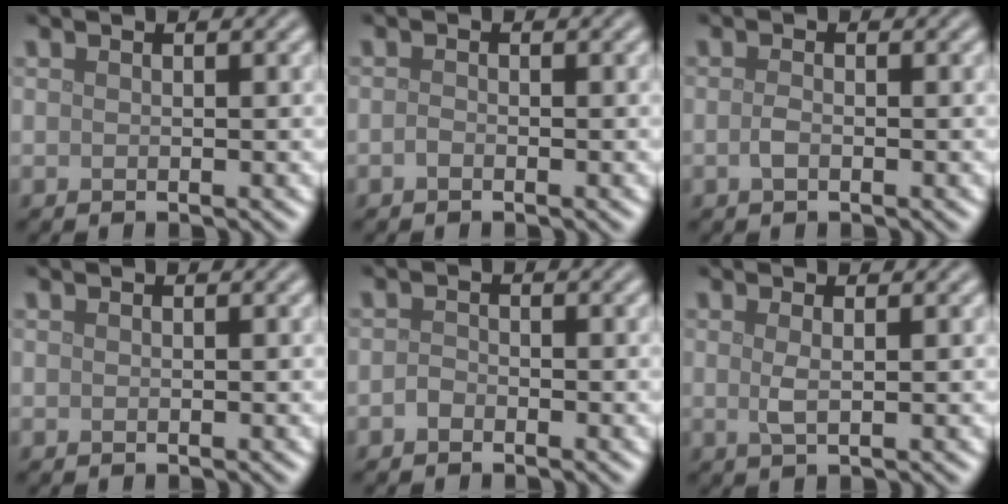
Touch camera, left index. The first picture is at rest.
{"total": 0.6, "force": [-0.3, 0.3, 0.3], "torque": [-0.008, -0.001, -0.008]}
{"total": 1.0, "force": [-0.4, 0.5, 0.8], "torque": [-0.020, -0.001, -0.009]}
{"total": 0.0}
{"total": 0.9, "force": [-0.6, 0.6, 0.3], "torque": [-0.007, 0.001, -0.014]}
{"total": 1.3, "force": [0.2, 0.3, 1.3], "torque": [-0.025, 0.000, 0.002]}